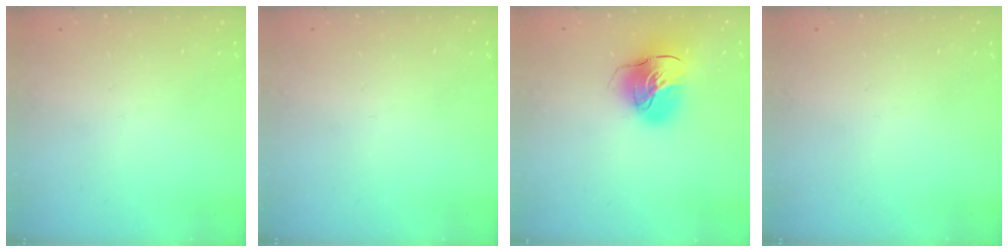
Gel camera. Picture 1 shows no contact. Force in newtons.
{"total": 0.0}
{"total": 14.5, "press": 14.4, "slide": 2.0}
{"total": 0.0}